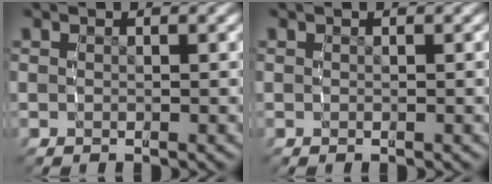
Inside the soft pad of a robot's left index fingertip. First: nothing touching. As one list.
[{"total": 0.0}]